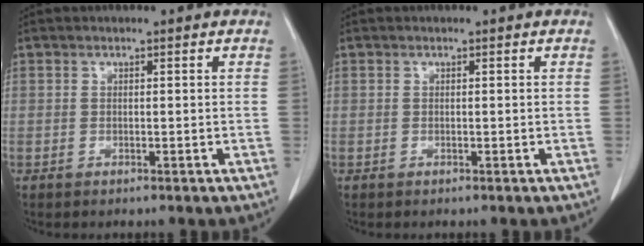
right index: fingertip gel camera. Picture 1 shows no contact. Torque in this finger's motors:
{"motor_torque": [0.00, 0.00, 0.00, 0.00]}